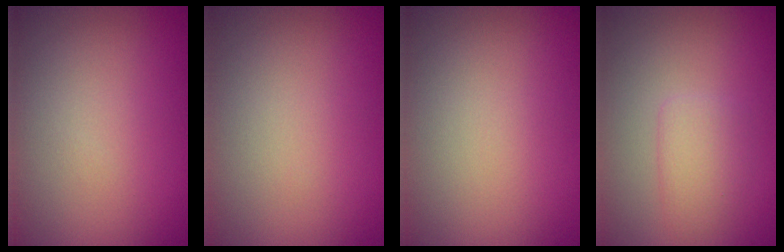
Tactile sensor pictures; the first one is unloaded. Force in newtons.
{"total": 0.0}
{"total": 0.0}
{"total": 1.8, "press": 1.8, "slide": 0.1}